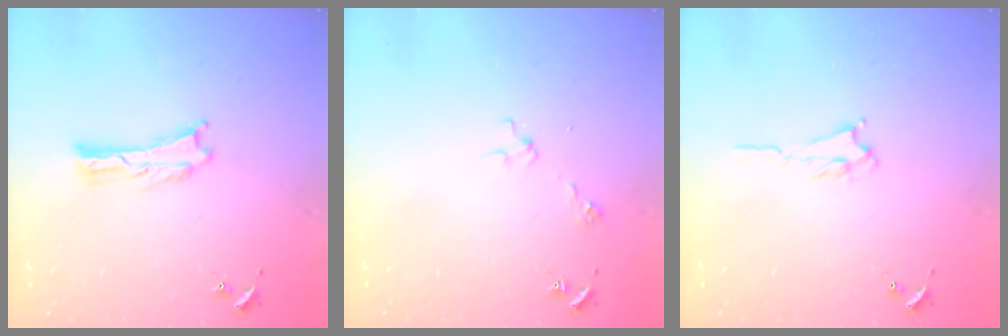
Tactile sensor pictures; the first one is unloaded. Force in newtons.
{"total": 2.9, "press": 2.9, "slide": 0.2}
{"total": 1.6, "press": 1.5, "slide": 0.4}